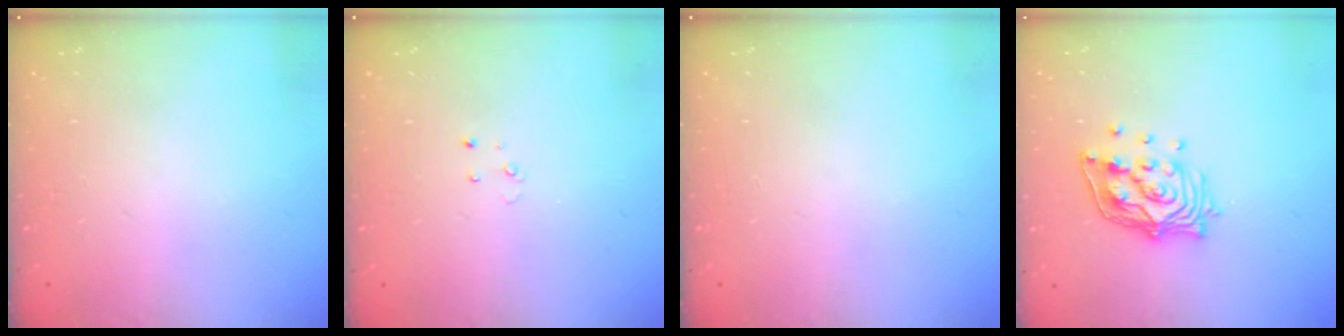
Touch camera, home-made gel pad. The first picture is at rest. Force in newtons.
{"total": 2.3, "press": 2.3, "slide": 0.2}
{"total": 0.0}
{"total": 14.0, "press": 13.9, "slide": 1.3}